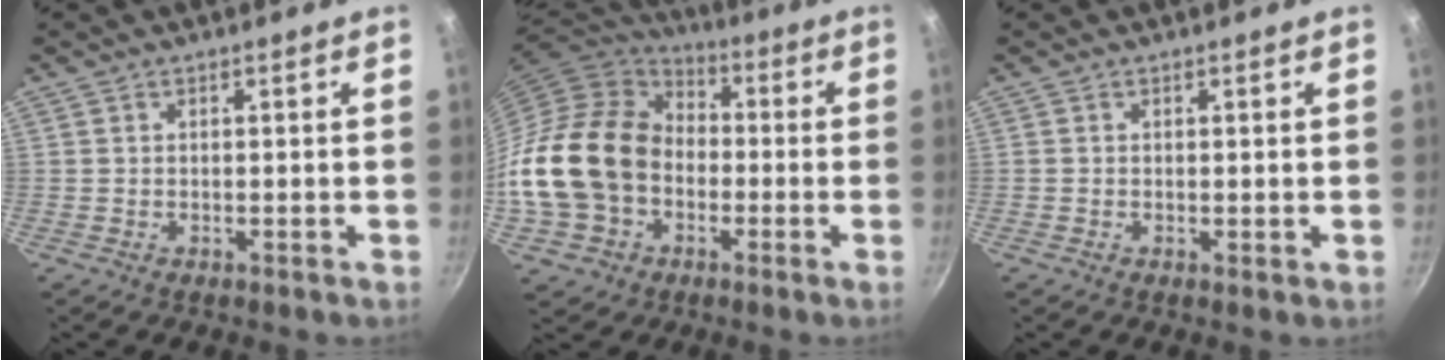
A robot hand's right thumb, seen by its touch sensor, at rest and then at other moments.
{"total": 20.2, "force": [-2.8, 16.0, 12.1], "torque": [-0.212, 0.047, -0.050]}
{"total": 0.0}